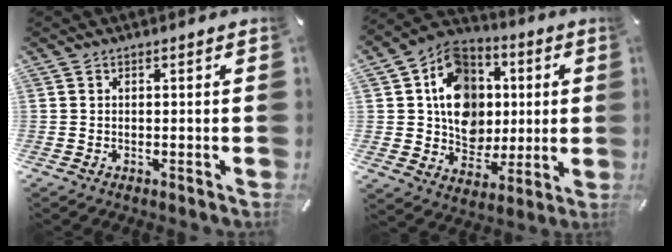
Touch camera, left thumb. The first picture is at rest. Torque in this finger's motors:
{"motor_torque": [2.49, 2.52, 0.66, 0.12, 0.16]}